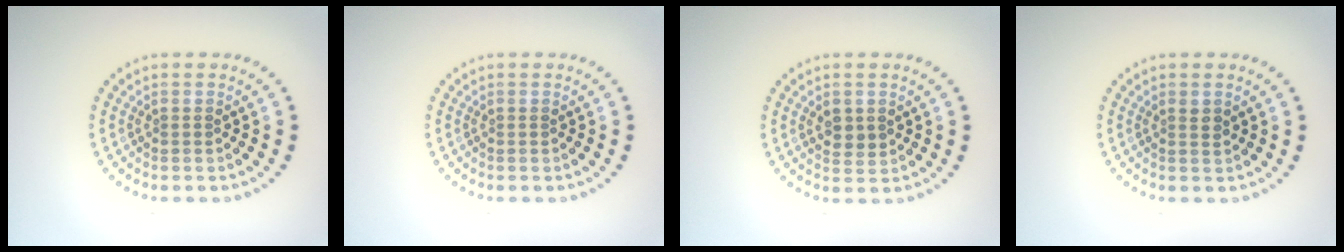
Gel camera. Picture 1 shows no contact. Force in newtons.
{"total": 0.0}
{"total": 1.9, "press": 1.8, "slide": 0.7}
{"total": 1.0, "press": 0.8, "slide": 0.5}